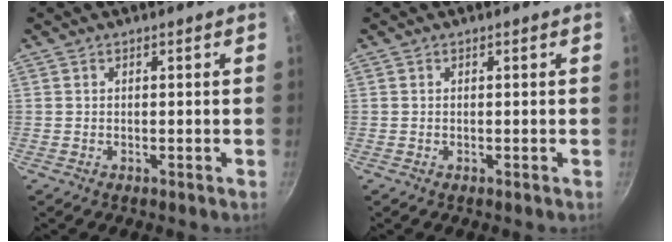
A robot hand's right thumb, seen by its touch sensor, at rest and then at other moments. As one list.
[{"total": 0.0}]